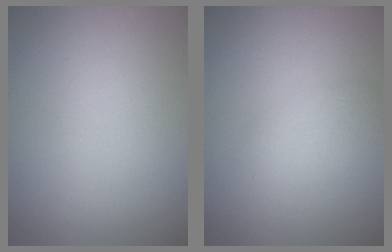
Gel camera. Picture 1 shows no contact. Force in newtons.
{"total": 1.8, "press": 1.8, "slide": 0.1}